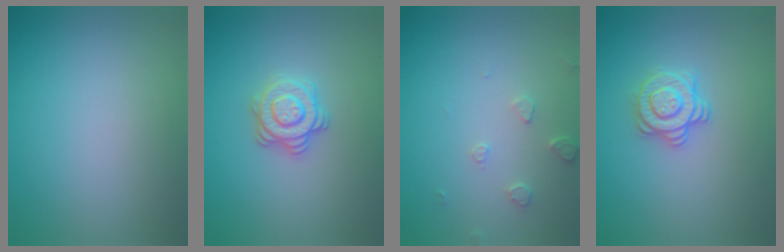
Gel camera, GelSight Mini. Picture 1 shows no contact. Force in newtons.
{"total": 3.3, "press": 3.0, "slide": 1.4}
{"total": 1.5, "press": 1.5, "slide": 0.3}
{"total": 2.9, "press": 2.6, "slide": 1.2}